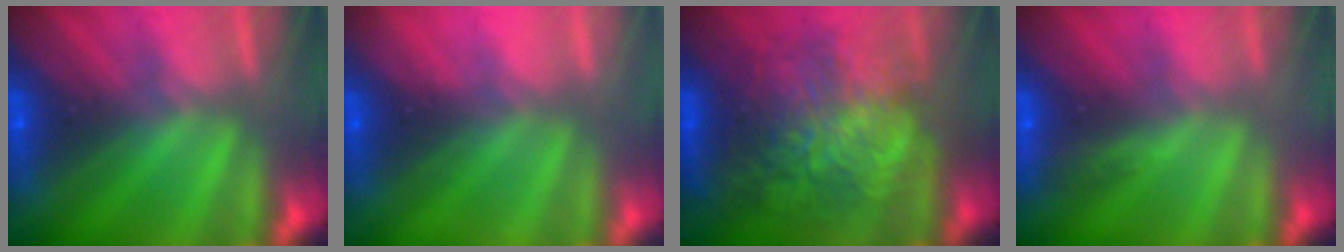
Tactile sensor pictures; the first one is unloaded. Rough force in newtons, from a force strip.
{"total": 2.3}
{"total": 7.1}
{"total": 2.9}